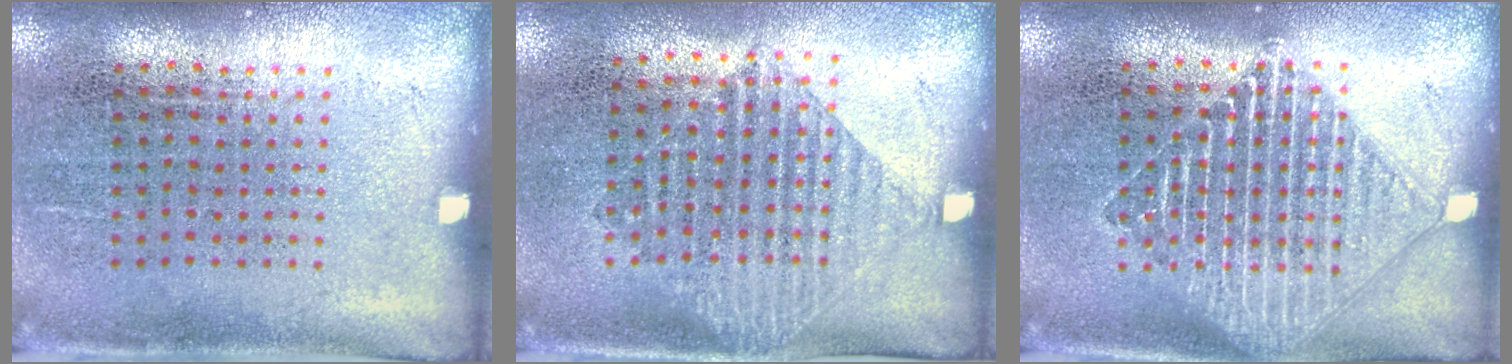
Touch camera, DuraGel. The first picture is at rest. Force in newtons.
{"total": 1.2, "press": 1.0, "slide": 0.6}
{"total": 3.1, "press": 3.1, "slide": 0.5}